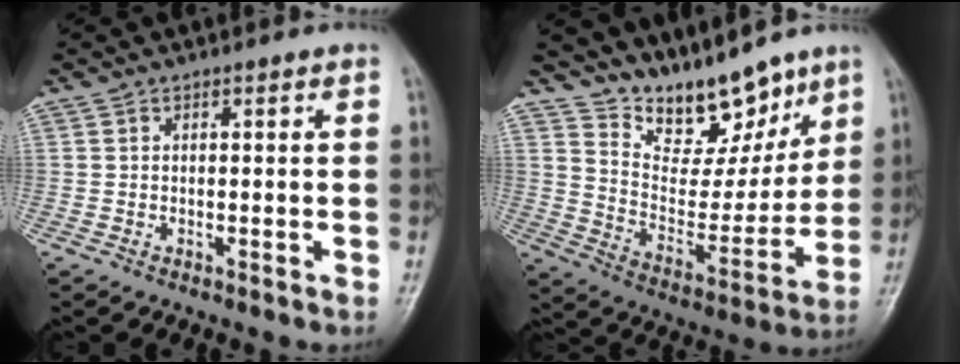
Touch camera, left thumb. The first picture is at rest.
{"total": 15.4, "force": [12.4, 6.5, 6.5], "torque": [-0.056, -0.077, 0.217]}